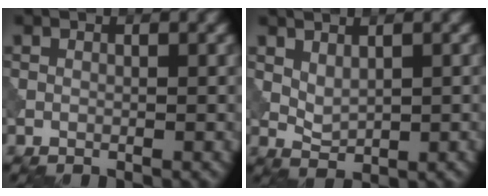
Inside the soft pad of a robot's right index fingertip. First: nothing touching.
{"total": 1.8, "force": [0.9, 1.0, 1.3], "torque": [-0.027, -0.007, 0.021]}